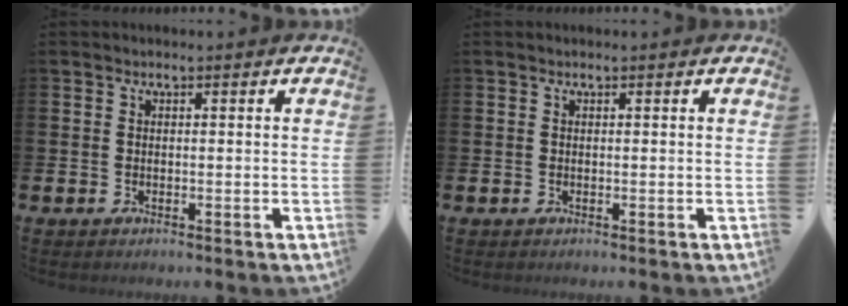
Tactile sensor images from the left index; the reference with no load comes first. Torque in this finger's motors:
{"motor_torque": [-1.12, -0.35, -0.70, -0.07]}